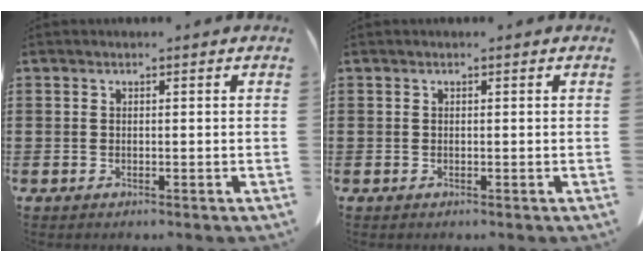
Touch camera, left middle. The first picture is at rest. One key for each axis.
{"total": 0.0}